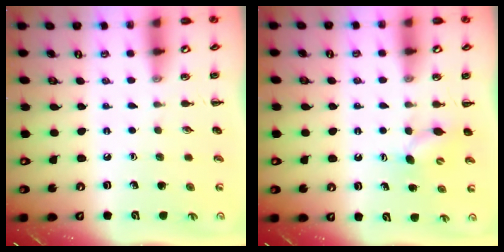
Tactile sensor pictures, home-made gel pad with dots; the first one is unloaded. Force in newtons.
{"total": 4.3, "press": 4.2, "slide": 0.8}